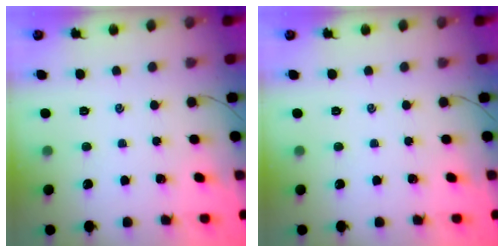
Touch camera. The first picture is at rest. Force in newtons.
{"total": 0.0}